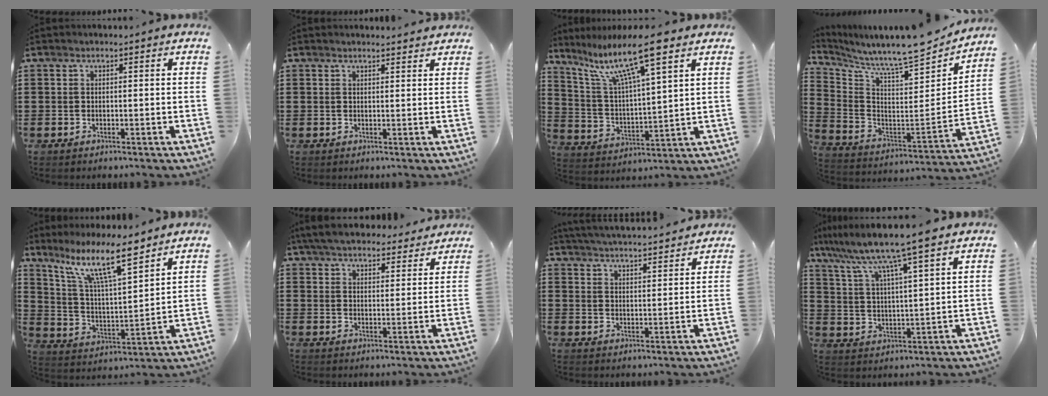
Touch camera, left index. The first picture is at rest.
{"total": 1.6, "force": [1.6, 0.1, 0.3], "torque": [-0.008, 0.000, 0.031]}
{"total": 11.9, "force": [8.3, 1.6, 8.4], "torque": [-0.185, -0.022, 0.141]}
{"total": 7.1, "force": [6.8, -0.5, 2.0], "torque": [-0.062, -0.076, 0.103]}
{"total": 12.2, "force": [9.0, 2.3, 7.9], "torque": [-0.169, -0.034, 0.156]}
{"total": 6.2, "force": [6.0, 0.7, 1.7], "torque": [-0.056, -0.024, 0.108]}
{"total": 4.2, "force": [4.1, -0.4, 0.4], "torque": [-0.024, -0.025, 0.071]}
{"total": 8.9, "force": [7.4, -1.1, 4.9], "torque": [-0.122, -0.045, 0.117]}